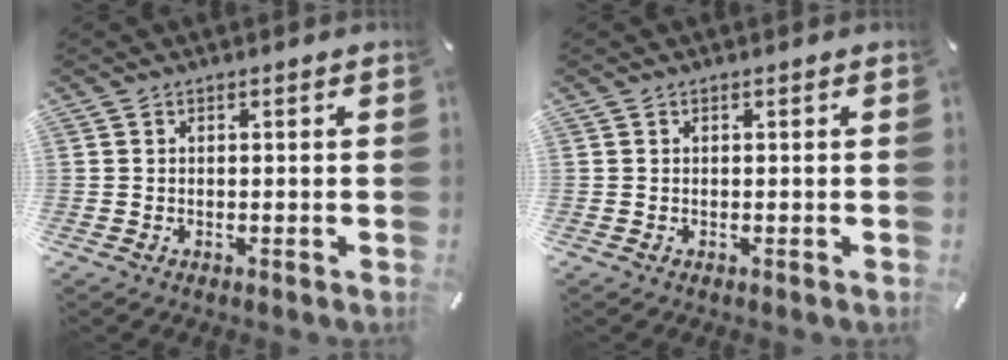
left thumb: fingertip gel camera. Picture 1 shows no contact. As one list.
[{"total": 0.0}]